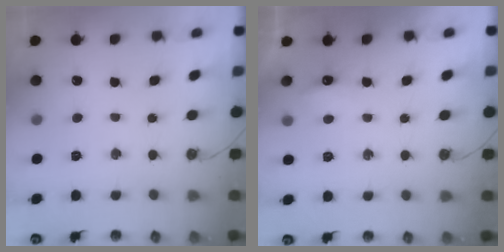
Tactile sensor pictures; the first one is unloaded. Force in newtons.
{"total": 5.4, "press": 5.3, "slide": 1.0}